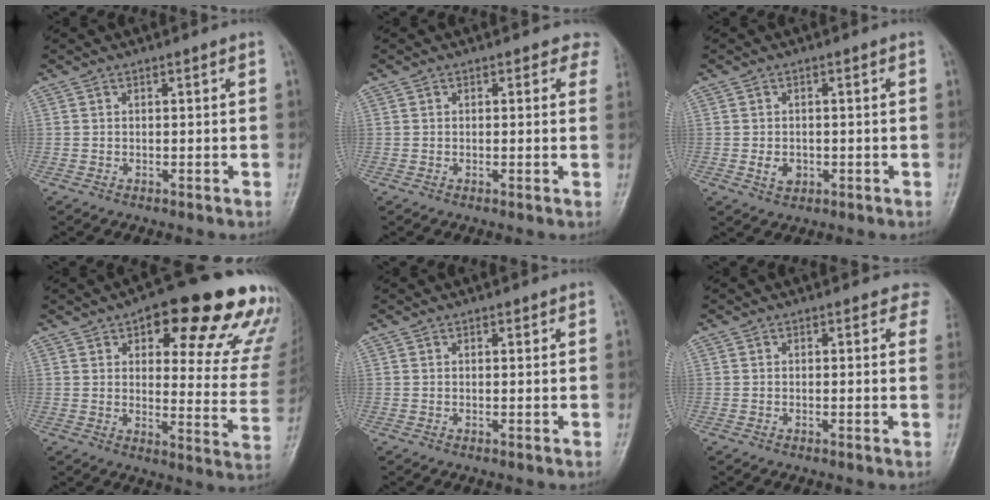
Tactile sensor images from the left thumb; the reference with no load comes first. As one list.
[{"total": 3.1, "force": [2.2, 2.1, 0.1], "torque": [0.040, -0.007, 0.001]}, {"total": 2.7, "force": [-0.7, 2.2, 1.4], "torque": [-0.013, 0.002, -0.007]}, {"total": 23.6, "force": [14.2, 8.0, 17.0], "torque": [-0.160, -0.052, 0.173]}, {"total": 0.8, "force": [0.5, 0.5, 0.2], "torque": [0.008, -0.001, 0.003]}, {"total": 3.1, "force": [2.4, 1.8, 0.9], "torque": [0.023, -0.008, 0.004]}]